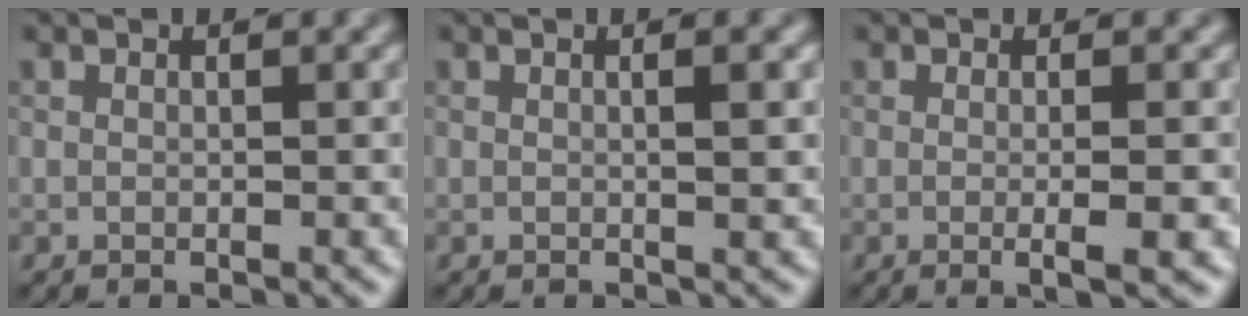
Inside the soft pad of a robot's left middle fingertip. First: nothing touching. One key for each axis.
{"total": 1.9, "fx": 0.0, "fy": 0.5, "fz": 1.9, "tx": -0.020, "ty": 0.011, "tz": -0.002}
{"total": 2.8, "fx": -0.8, "fy": 0.4, "fz": 2.7, "tx": -0.039, "ty": 0.004, "tz": -0.004}